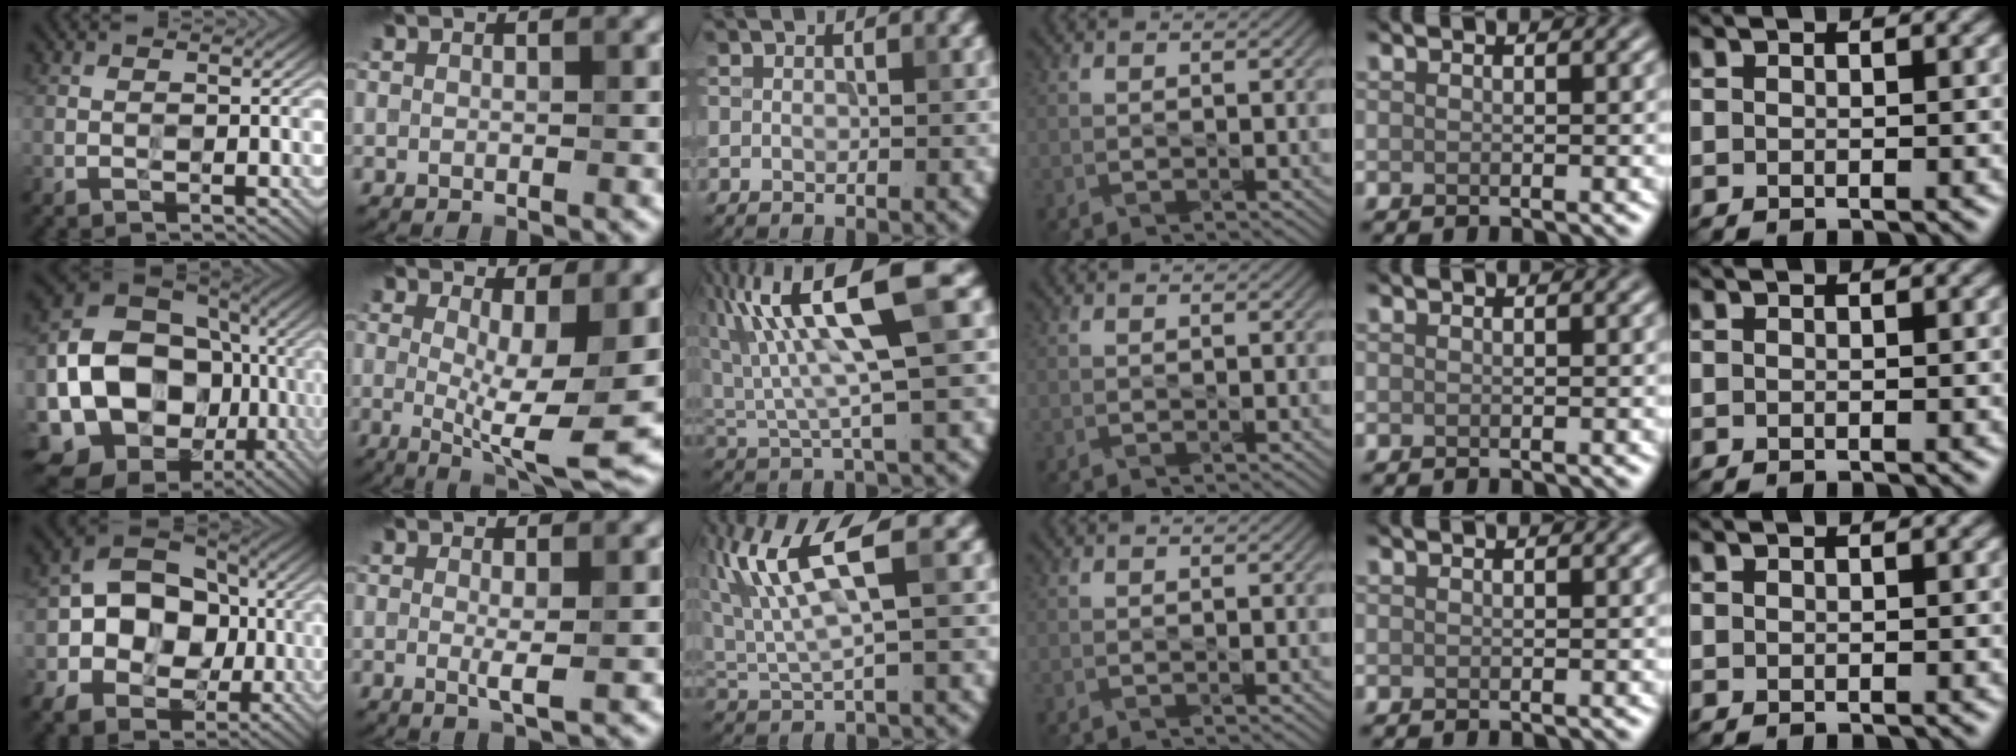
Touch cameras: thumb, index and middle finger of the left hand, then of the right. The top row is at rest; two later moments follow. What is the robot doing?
{"motion": "wipe", "object": "mirror"}